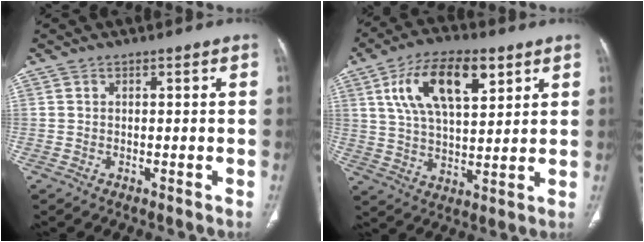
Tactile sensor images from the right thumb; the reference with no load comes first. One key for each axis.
{"total": 15.7, "fx": 6.7, "fy": 7.3, "fz": 12.2, "tx": -0.198, "ty": -0.010, "tz": 0.120}